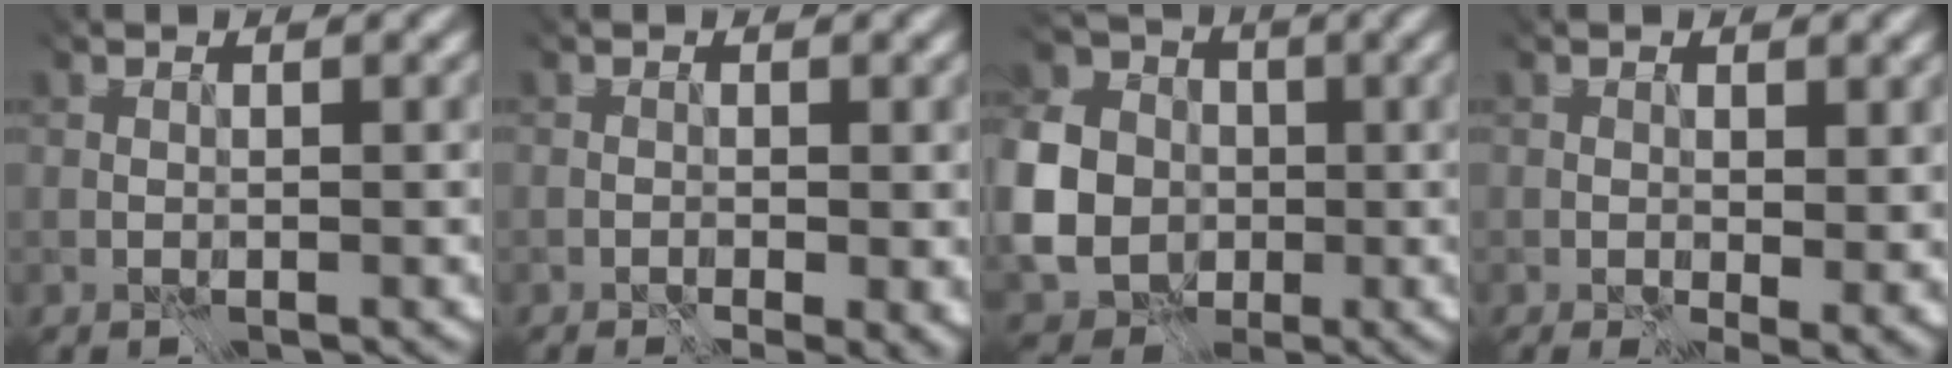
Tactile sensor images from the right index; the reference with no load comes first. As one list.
[{"total": 1.8, "force": [-0.5, 0.7, 1.5], "torque": [0.000, -0.003, -0.011]}, {"total": 10.4, "force": [-2.9, 9.1, 4.2], "torque": [-0.137, 0.002, -0.038]}, {"total": 3.3, "force": [1.3, 1.6, 2.6], "torque": [-0.021, -0.010, 0.018]}]